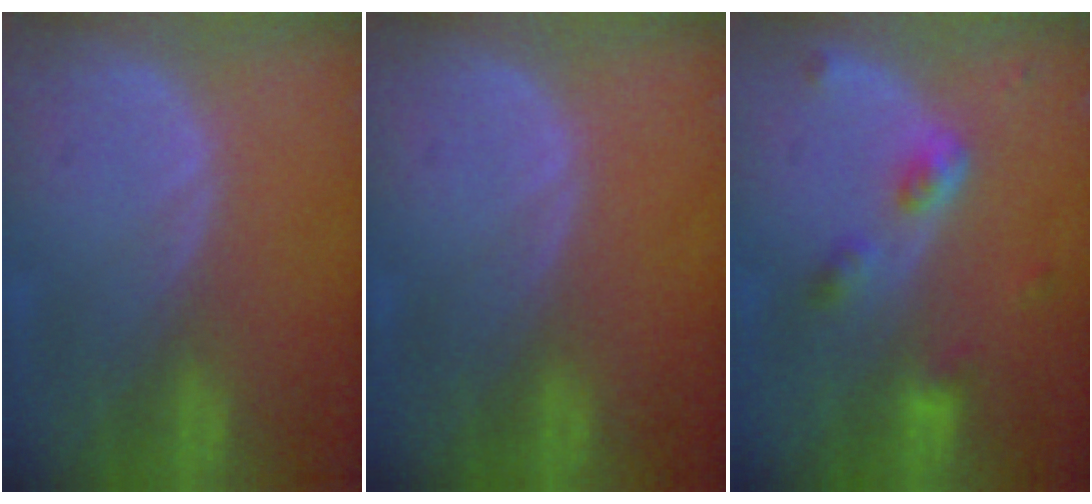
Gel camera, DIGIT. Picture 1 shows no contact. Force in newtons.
{"total": 0.0}
{"total": 4.2, "press": 4.2, "slide": 0.5}